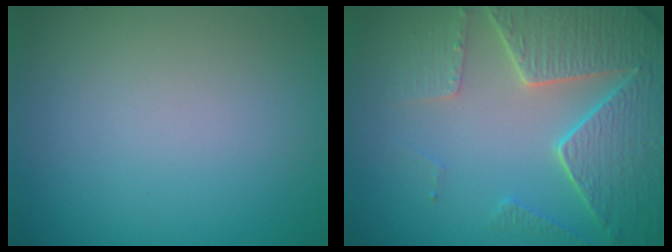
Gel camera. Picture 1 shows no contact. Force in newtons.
{"total": 7.2, "press": 5.7, "slide": 4.5}